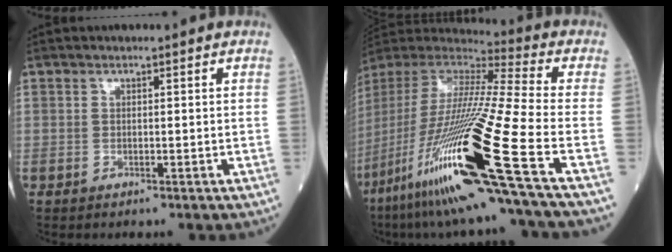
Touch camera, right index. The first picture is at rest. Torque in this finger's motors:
{"motor_torque": [2.13, 0.00, 1.05, 0.21]}